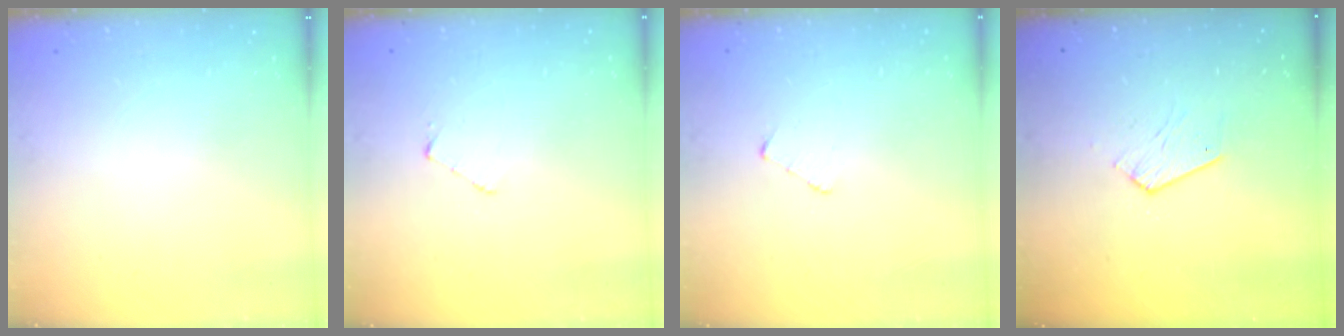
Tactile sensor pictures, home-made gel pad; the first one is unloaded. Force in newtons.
{"total": 2.6, "press": 2.6, "slide": 0.3}
{"total": 2.5, "press": 2.5, "slide": 0.3}
{"total": 5.6, "press": 5.6, "slide": 0.5}